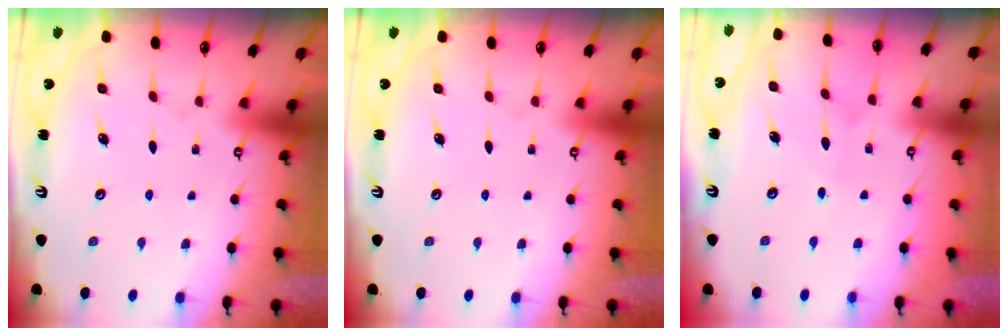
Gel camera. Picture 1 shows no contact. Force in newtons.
{"total": 0.0}
{"total": 3.5, "press": 3.4, "slide": 0.3}